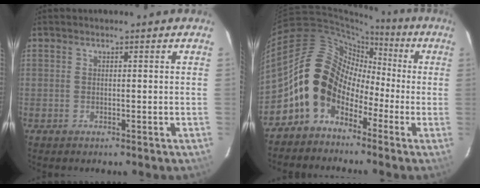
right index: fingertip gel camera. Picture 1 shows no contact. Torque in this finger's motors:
{"motor_torque": [0.99, -0.58, 1.06, 0.21]}